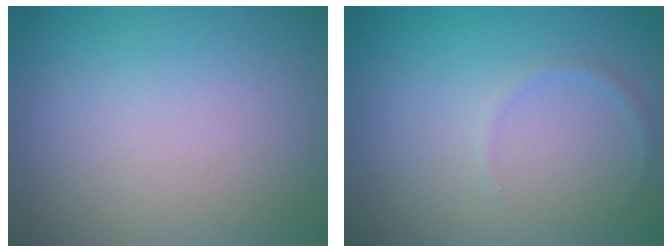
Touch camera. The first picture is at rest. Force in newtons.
{"total": 0.6, "press": 0.6, "slide": 0.0}